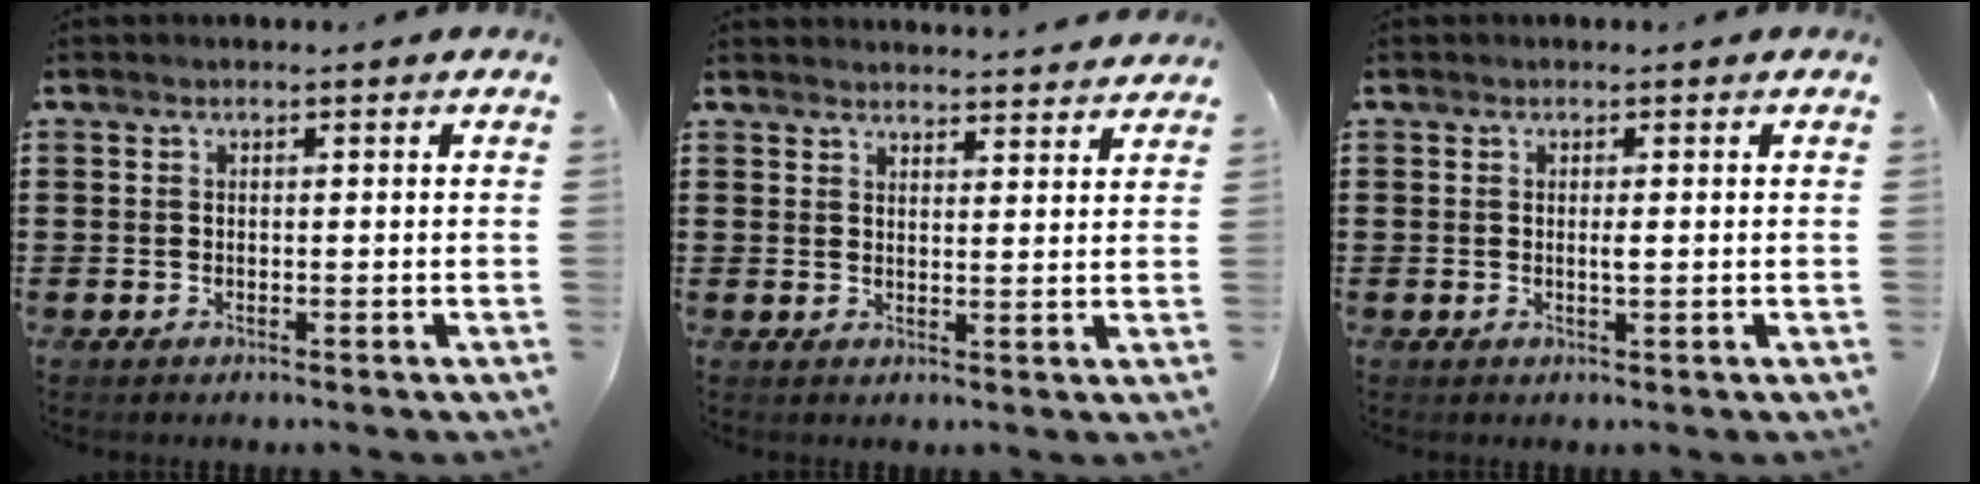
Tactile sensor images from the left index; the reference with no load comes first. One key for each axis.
{"total": 2.9, "fx": 2.9, "fy": -0.1, "fz": 0.0, "tx": 0.000, "ty": -0.016, "tz": 0.053}
{"total": 1.0, "fx": 0.0, "fy": 0.1, "fz": 1.0, "tx": -0.020, "ty": -0.003, "tz": 0.000}